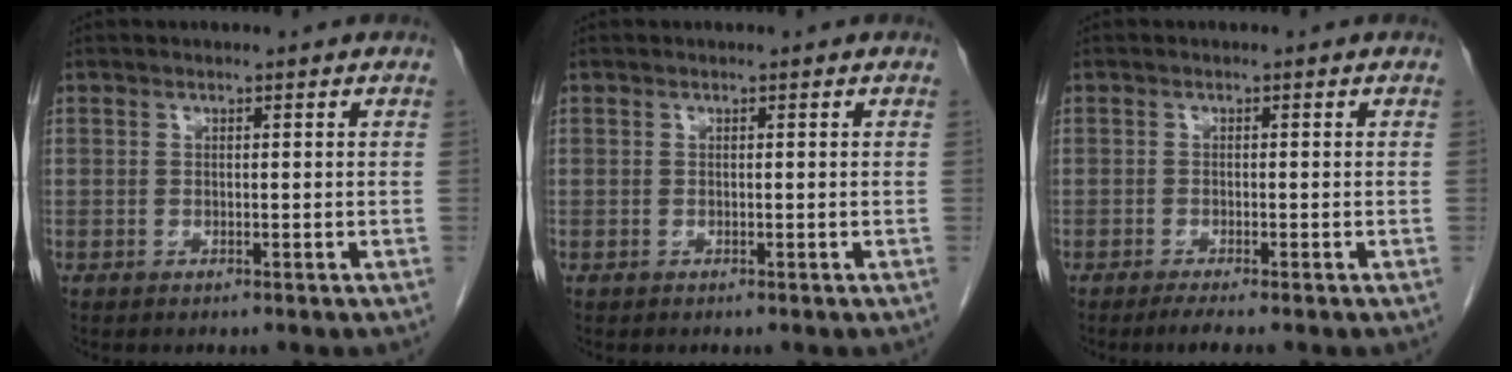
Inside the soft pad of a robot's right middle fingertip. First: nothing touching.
{"total": 0.0}
{"total": 2.3, "force": [-1.8, -0.3, 1.4], "torque": [-0.028, -0.007, -0.031]}